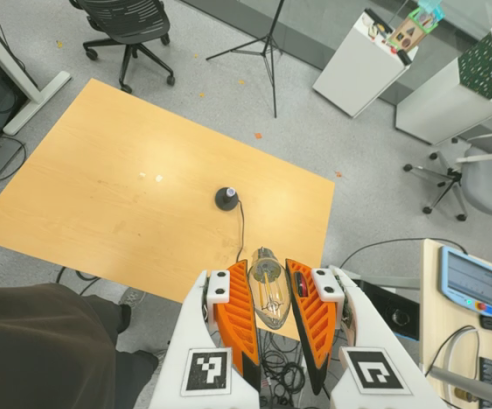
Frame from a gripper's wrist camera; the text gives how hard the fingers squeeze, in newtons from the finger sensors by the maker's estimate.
{"total": 14.6, "left": 16.4, "right": 12.9}